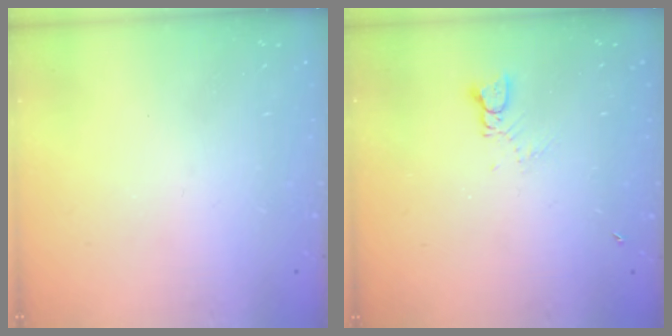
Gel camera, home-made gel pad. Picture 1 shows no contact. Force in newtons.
{"total": 1.5, "press": 1.4, "slide": 0.2}